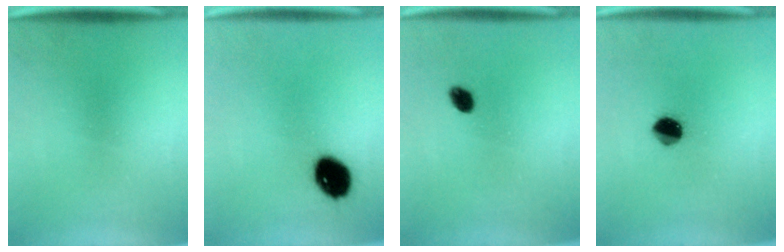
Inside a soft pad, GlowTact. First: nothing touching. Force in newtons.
{"total": 10.6}
{"total": 2.4}
{"total": 6.5}